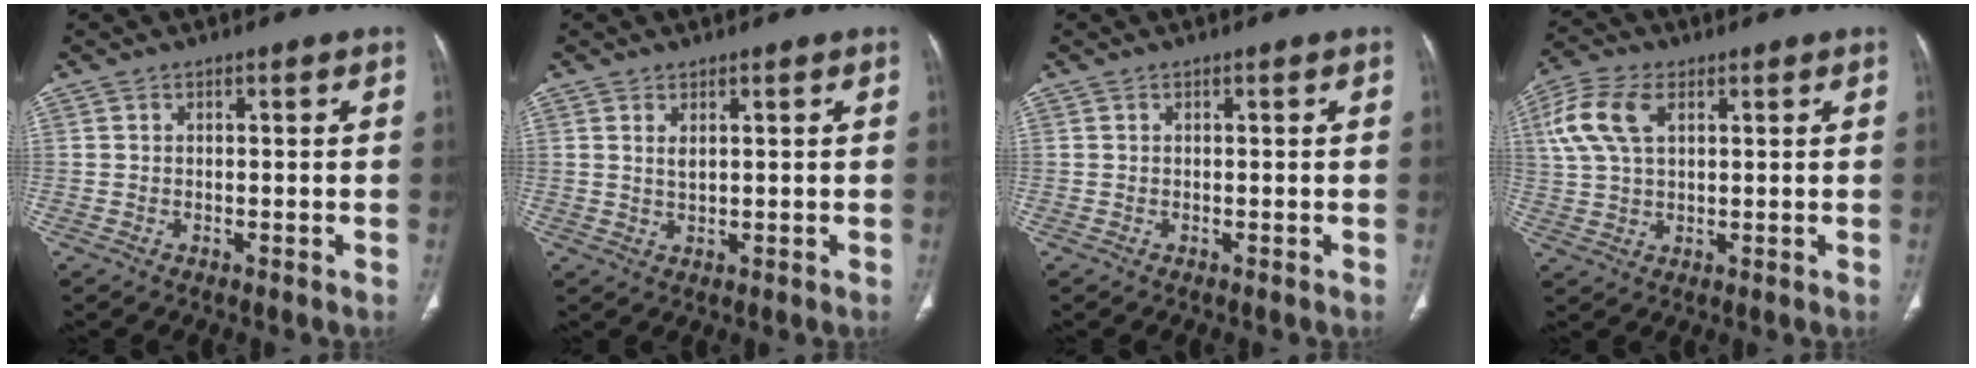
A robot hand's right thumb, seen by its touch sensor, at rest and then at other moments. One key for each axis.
{"total": 1.7, "fx": 0.8, "fy": 0.7, "fz": 1.4, "tx": -0.025, "ty": -0.007, "tz": 0.020}
{"total": 0.0}
{"total": 9.5, "fx": 3.4, "fy": 5.3, "fz": 7.1, "tx": -0.160, "ty": 0.011, "tz": 0.066}